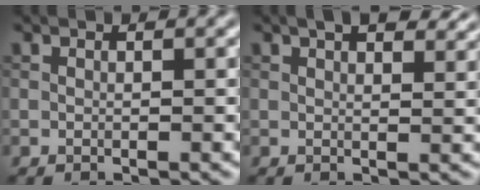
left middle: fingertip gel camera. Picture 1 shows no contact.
{"total": 4.0, "force": [2.9, 1.4, 2.3], "torque": [-0.032, 0.006, 0.034]}